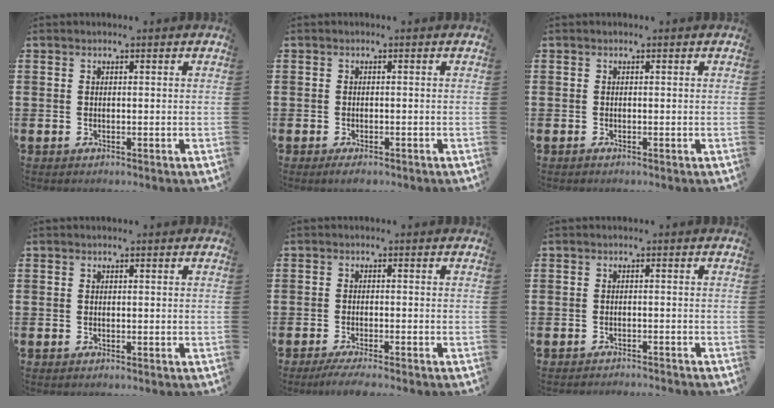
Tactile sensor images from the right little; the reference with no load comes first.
{"total": 1.0, "force": [-0.6, 0.4, 0.8], "torque": [-0.007, -0.005, -0.014]}
{"total": 0.0}
{"total": 0.0}
{"total": 1.9, "force": [-1.5, 0.0, 1.2], "torque": [-0.019, 0.001, -0.028]}
{"total": 1.1, "force": [-1.0, -0.3, -0.1], "torque": [0.001, 0.002, -0.022]}